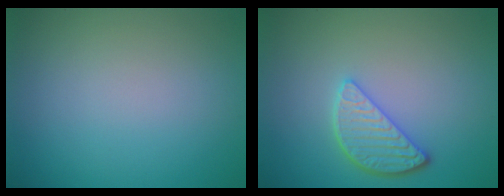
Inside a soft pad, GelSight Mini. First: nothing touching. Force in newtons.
{"total": 3.3, "press": 3.0, "slide": 1.5}